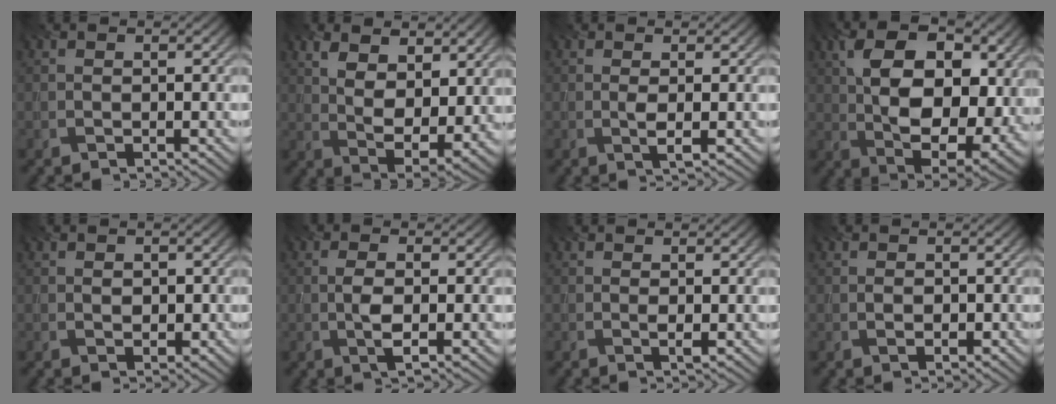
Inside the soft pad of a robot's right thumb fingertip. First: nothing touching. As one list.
[{"total": 9.2, "force": [4.1, 4.7, 6.7], "torque": [-0.142, -0.010, 0.079]}, {"total": 1.3, "force": [0.1, 0.2, 1.3], "torque": [-0.031, -0.003, 0.001]}, {"total": 14.6, "force": [3.0, 8.6, 11.4], "torque": [-0.188, 0.007, 0.044]}, {"total": 1.6, "force": [0.2, 1.3, 0.9], "torque": [-0.021, -0.005, 0.005]}, {"total": 3.4, "force": [-0.4, 1.2, 3.1], "torque": [-0.069, -0.001, -0.009]}, {"total": 0.6, "force": [0.2, 0.1, 0.5], "torque": [-0.014, -0.004, 0.002]}, {"total": 1.4, "force": [-0.1, 1.0, 1.0], "torque": [-0.017, -0.004, -0.001]}]